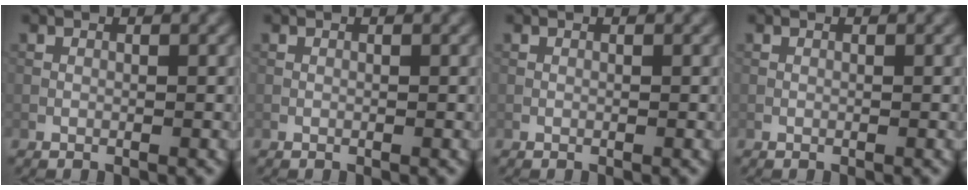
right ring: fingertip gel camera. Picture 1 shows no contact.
{"total": 0.0}
{"total": 0.0}
{"total": 0.0}